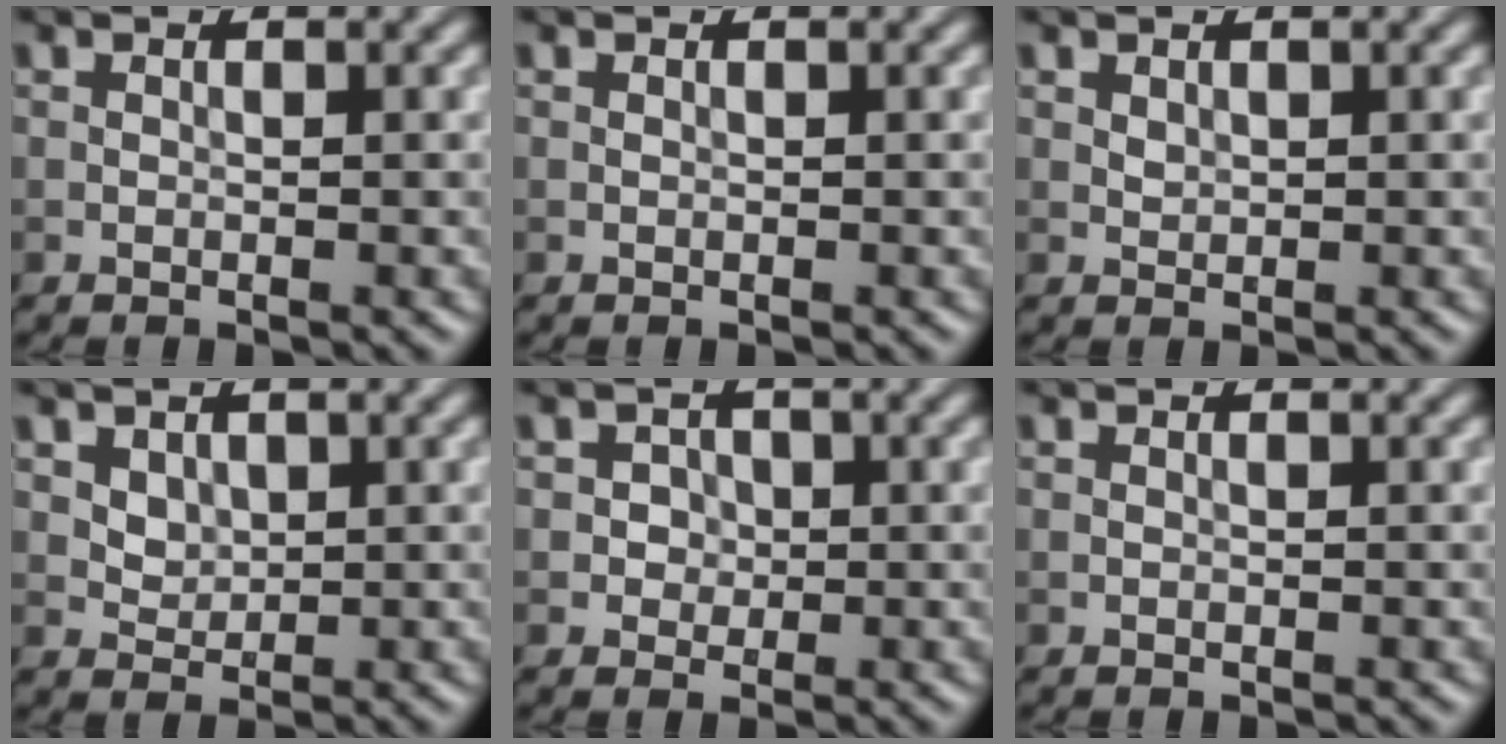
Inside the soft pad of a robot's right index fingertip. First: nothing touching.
{"total": 0.0}
{"total": 0.6, "force": [0.4, 0.4, 0.3], "torque": [-0.008, -0.002, 0.010]}
{"total": 1.8, "force": [0.9, 1.4, 0.8], "torque": [-0.016, -0.008, 0.030]}
{"total": 1.7, "force": [0.1, 1.6, 0.5], "torque": [0.007, 0.002, 0.002]}
{"total": 0.0}